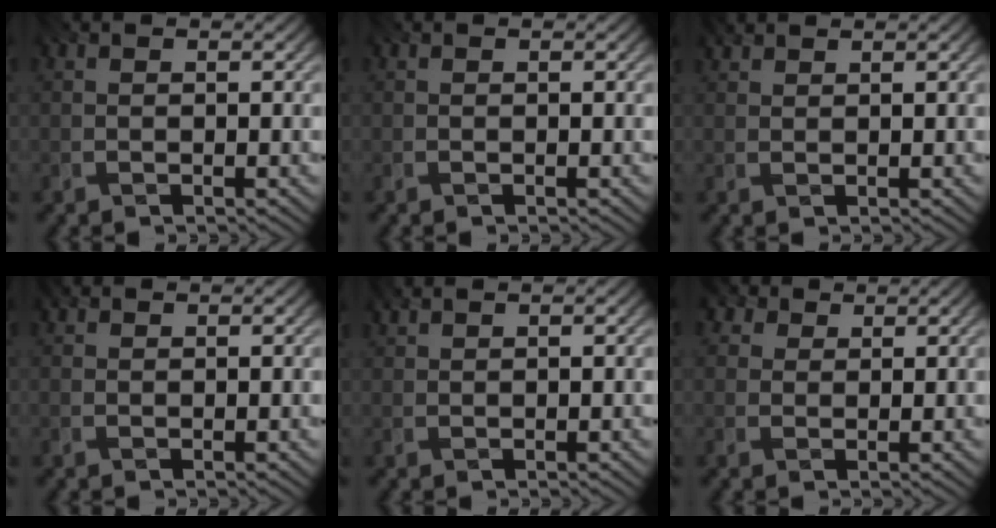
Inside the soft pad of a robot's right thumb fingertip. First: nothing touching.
{"total": 0.0}
{"total": 1.5, "force": [1.4, 0.4, 0.5], "torque": [-0.013, 0.001, 0.025]}
{"total": 0.9, "force": [0.7, 0.4, 0.4], "torque": [-0.011, 0.001, 0.012]}
{"total": 0.9, "force": [0.9, -0.1, 0.2], "torque": [-0.006, 0.000, 0.015]}
{"total": 3.3, "force": [2.1, 2.3, 1.1], "torque": [-0.030, -0.004, 0.043]}